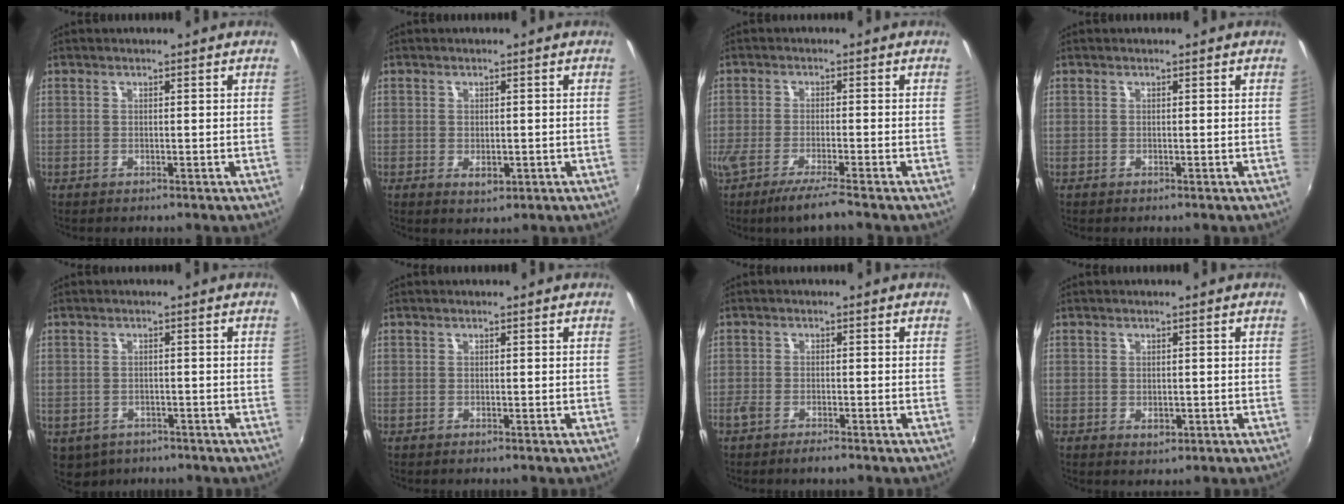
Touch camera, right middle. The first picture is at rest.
{"total": 2.5, "force": [-0.6, 1.5, 1.9], "torque": [-0.031, -0.005, -0.006]}
{"total": 6.2, "force": [-4.7, -0.4, 3.9], "torque": [-0.081, -0.028, -0.087]}
{"total": 0.0}
{"total": 5.5, "force": [-3.0, 3.9, 2.4], "torque": [-0.056, -0.016, -0.036]}
{"total": 0.0}
{"total": 3.3, "force": [-2.5, 0.8, 2.0], "torque": [-0.051, -0.009, -0.050]}
{"total": 1.9, "force": [-0.5, 1.3, 1.3], "torque": [-0.021, -0.003, -0.006]}